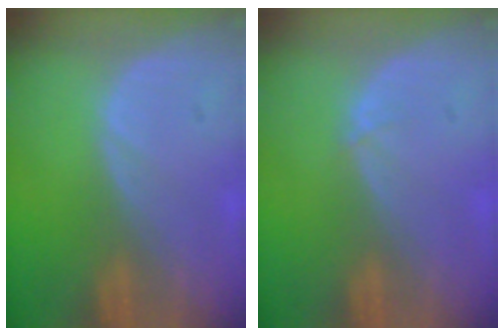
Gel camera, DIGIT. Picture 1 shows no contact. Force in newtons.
{"total": 0.6, "press": 0.4, "slide": 0.3}